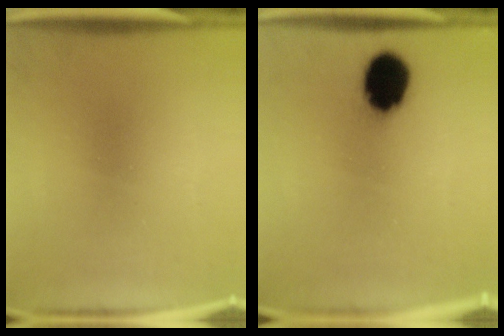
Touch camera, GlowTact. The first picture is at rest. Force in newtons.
{"total": 11.7}